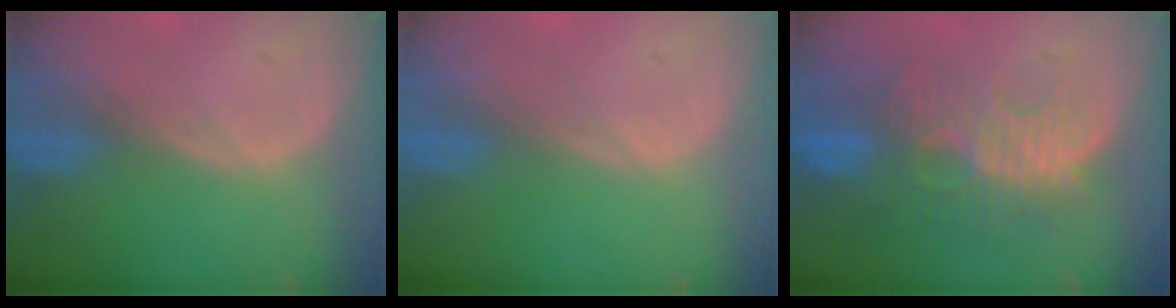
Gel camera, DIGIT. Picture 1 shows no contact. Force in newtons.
{"total": 0.0}
{"total": 11.1, "press": 9.6, "slide": 5.6}